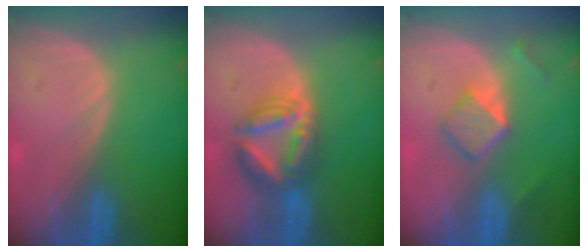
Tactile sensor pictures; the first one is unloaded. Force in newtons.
{"total": 7.3, "press": 7.3, "slide": 0.6}
{"total": 5.2, "press": 4.5, "slide": 2.7}